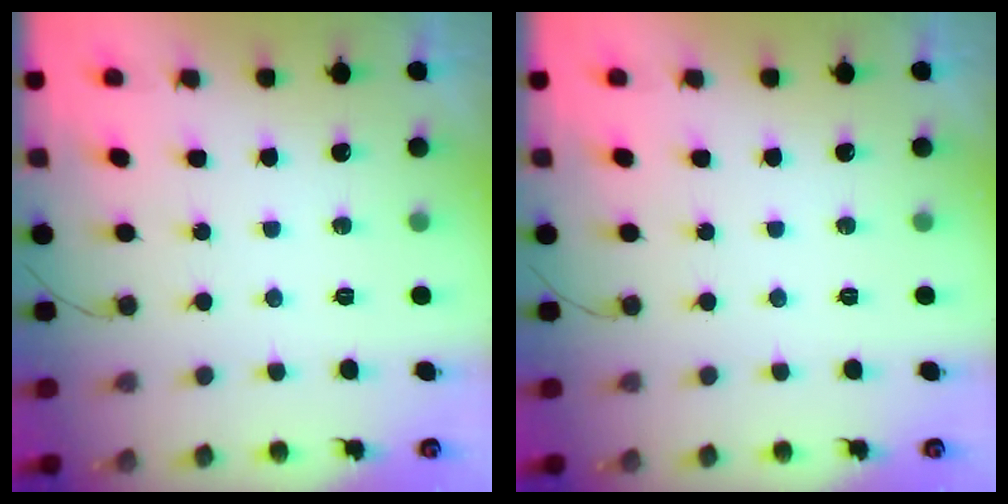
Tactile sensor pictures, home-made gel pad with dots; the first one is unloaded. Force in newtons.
{"total": 0.0}